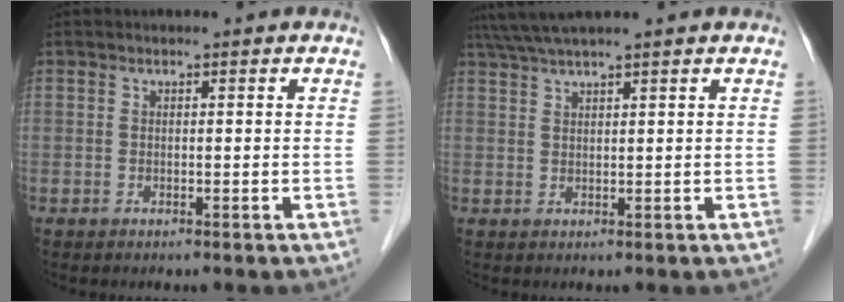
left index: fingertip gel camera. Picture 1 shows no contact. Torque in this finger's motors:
{"motor_torque": [0.51, -0.42, 0.22, 0.05]}